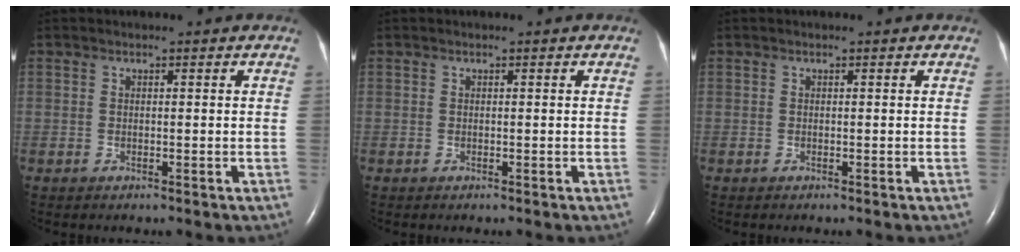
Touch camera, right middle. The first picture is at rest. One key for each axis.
{"total": 0.0}
{"total": 0.0}